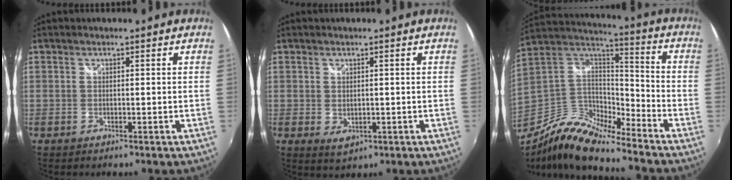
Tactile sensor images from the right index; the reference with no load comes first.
{"total": 2.5, "force": [0.1, 1.8, 1.8], "torque": [-0.030, -0.003, 0.009]}
{"total": 14.6, "force": [-11.0, 4.0, 8.7], "torque": [-0.174, -0.006, -0.224]}